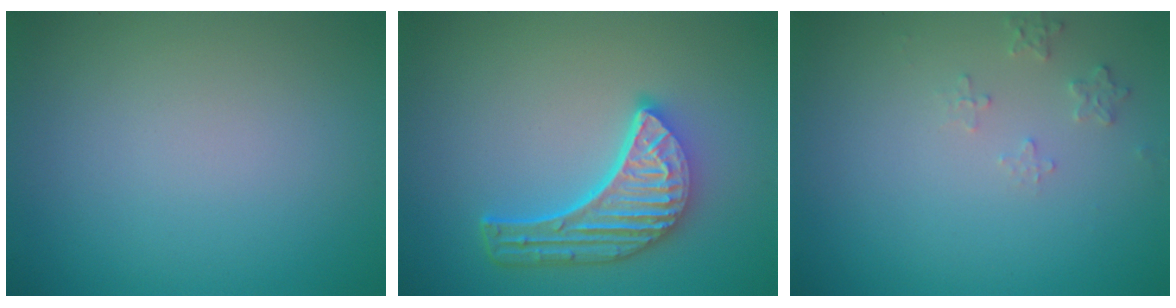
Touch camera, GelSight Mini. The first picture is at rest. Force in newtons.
{"total": 6.0, "press": 4.5, "slide": 4.0}
{"total": 1.3, "press": 1.3, "slide": 0.2}